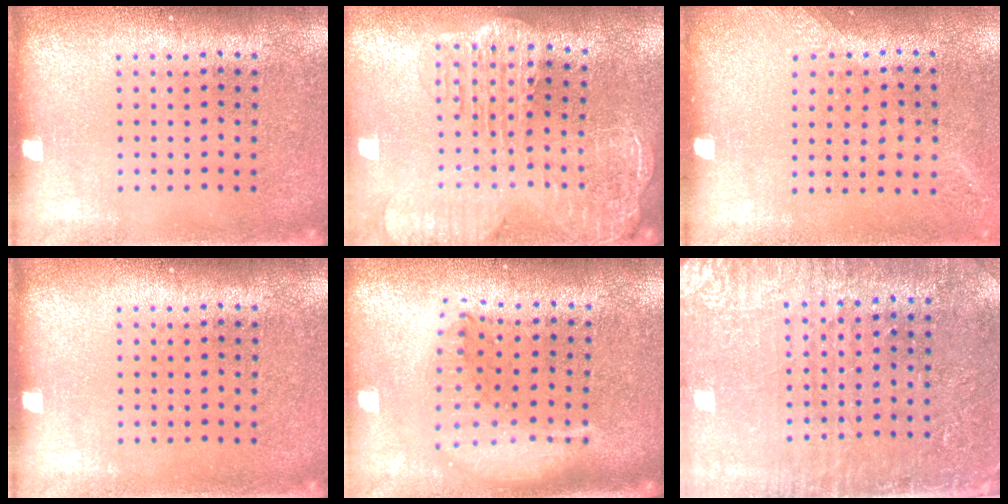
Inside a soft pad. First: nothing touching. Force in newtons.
{"total": 2.9, "press": 2.4, "slide": 1.7}
{"total": 1.3, "press": 1.1, "slide": 0.8}
{"total": 0.0}
{"total": 2.1, "press": 1.6, "slide": 1.3}
{"total": 3.5, "press": 3.1, "slide": 1.5}